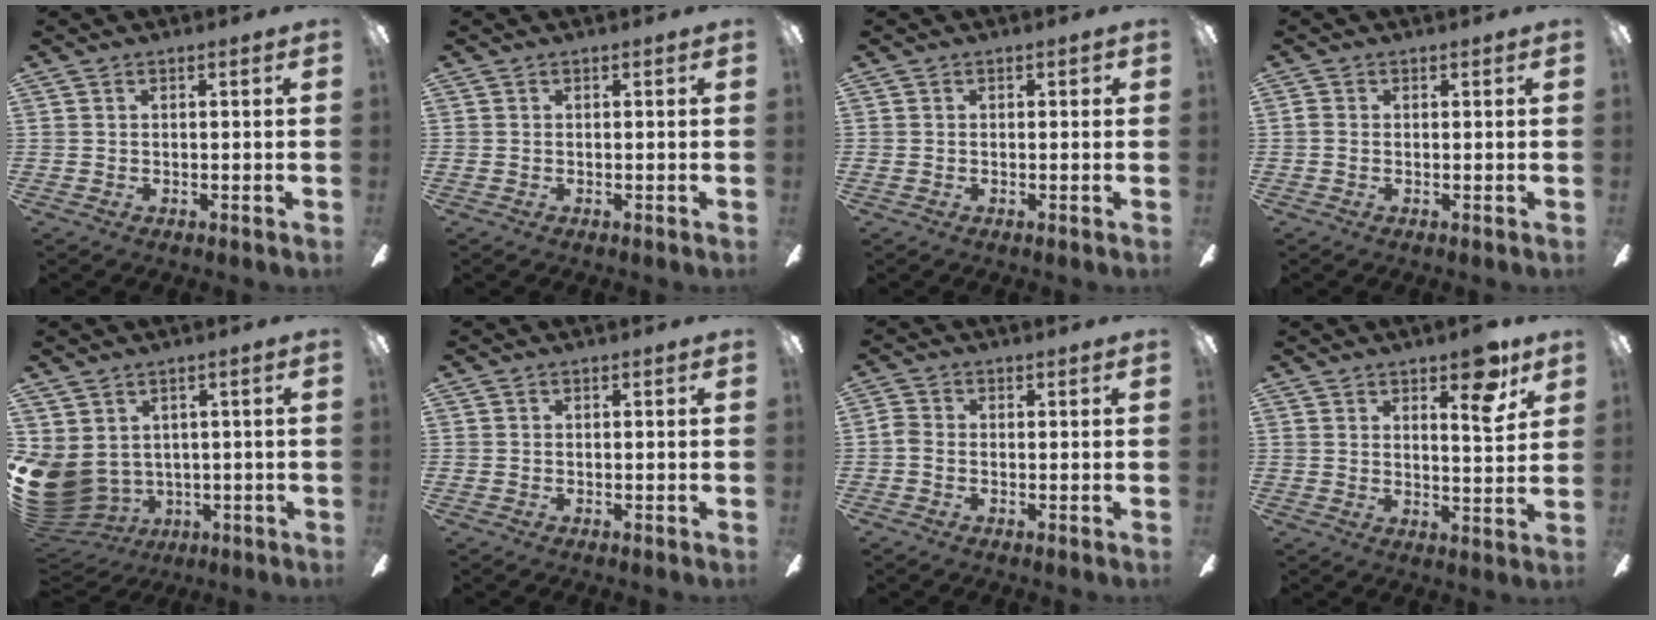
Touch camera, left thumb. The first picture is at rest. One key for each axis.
{"total": 0.0}
{"total": 0.8, "fx": -0.5, "fy": 0.7, "fz": 0.2, "tx": -0.004, "ty": 0.005, "tz": -0.010}
{"total": 0.8, "fx": -0.1, "fy": 0.5, "fz": 0.7, "tx": -0.014, "ty": 0.004, "tz": -0.003}
{"total": 9.5, "fx": 0.4, "fy": 8.1, "fz": 5.0, "tx": -0.161, "ty": -0.018, "tz": 0.012}
{"total": 0.0}
{"total": 1.9, "fx": -0.6, "fy": 1.2, "fz": 1.3, "tx": -0.024, "ty": 0.007, "tz": -0.010}
{"total": 8.5, "fx": 5.4, "fy": 3.1, "fz": 5.7, "tx": -0.062, "ty": -0.030, "tz": 0.085}